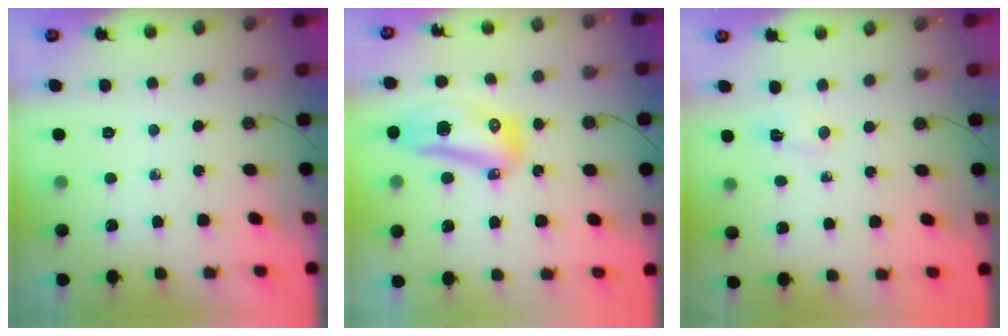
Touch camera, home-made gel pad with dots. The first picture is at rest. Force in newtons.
{"total": 14.2, "press": 14.0, "slide": 2.6}
{"total": 2.5, "press": 2.4, "slide": 0.6}